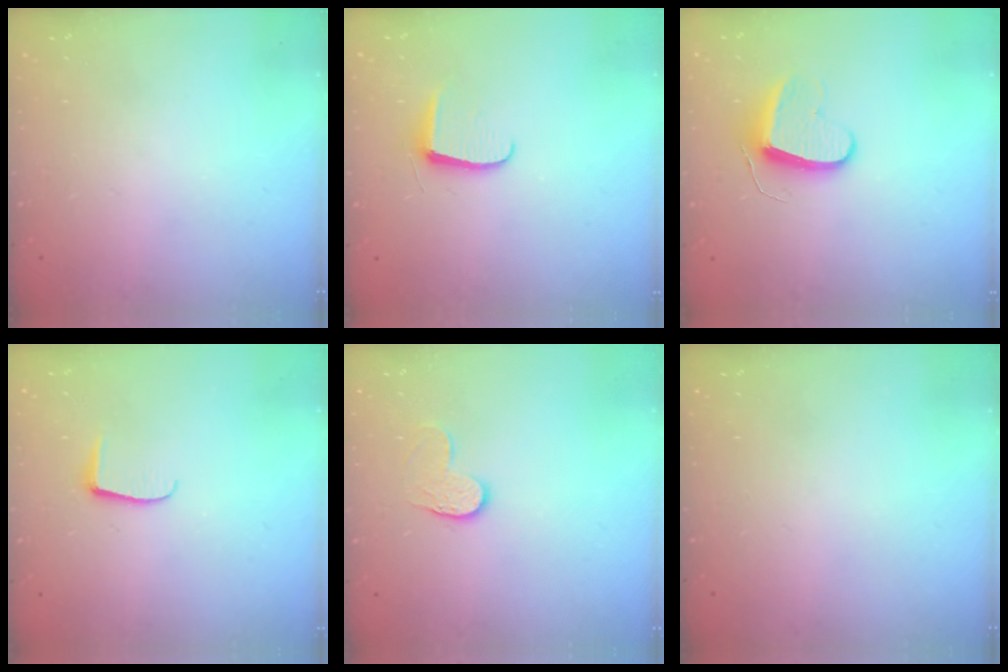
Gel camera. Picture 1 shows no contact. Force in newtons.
{"total": 6.2, "press": 6.2, "slide": 0.7}
{"total": 9.4, "press": 9.3, "slide": 0.9}
{"total": 6.0, "press": 5.9, "slide": 0.6}
{"total": 6.2, "press": 6.2, "slide": 0.4}
{"total": 0.0}